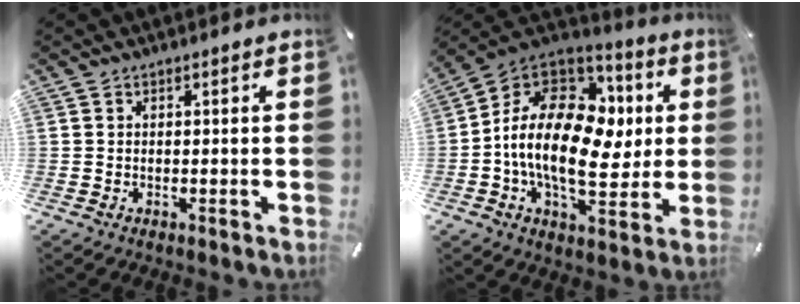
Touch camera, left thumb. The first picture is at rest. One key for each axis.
{"total": 19.7, "fx": -0.5, "fy": 12.9, "fz": 14.9, "tx": -0.285, "ty": -0.004, "tz": -0.009}